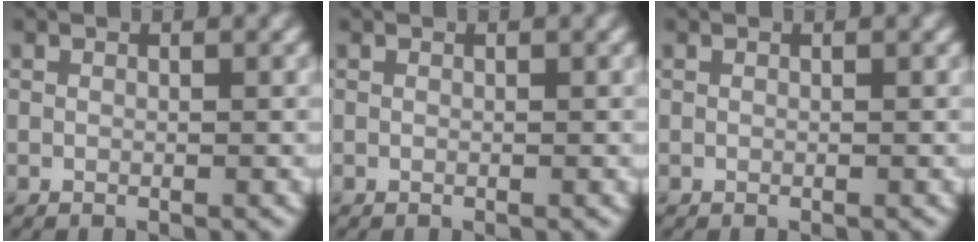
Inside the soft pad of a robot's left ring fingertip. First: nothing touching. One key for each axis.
{"total": 0.0}
{"total": 0.0}